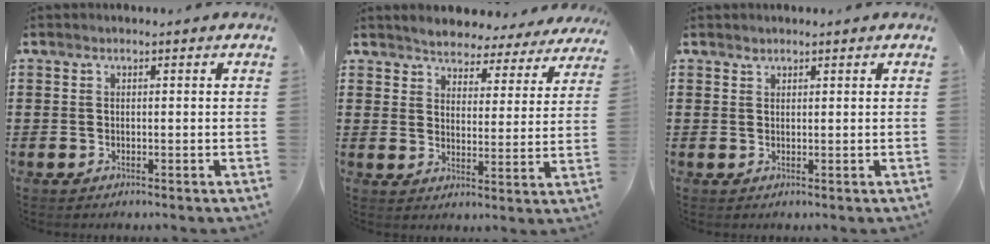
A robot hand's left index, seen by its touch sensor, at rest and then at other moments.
{"total": 4.0, "force": [3.9, 0.4, -0.3], "torque": [-0.021, -0.028, 0.066]}
{"total": 0.8, "force": [0.8, 0.2, 0.0], "torque": [-0.002, -0.001, 0.016]}